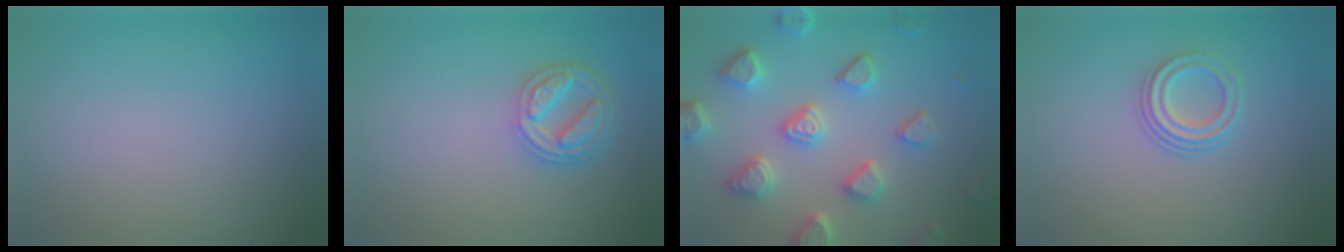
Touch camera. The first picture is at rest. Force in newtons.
{"total": 4.5, "press": 3.5, "slide": 2.8}
{"total": 6.3, "press": 5.2, "slide": 3.5}
{"total": 2.8, "press": 2.2, "slide": 1.8}